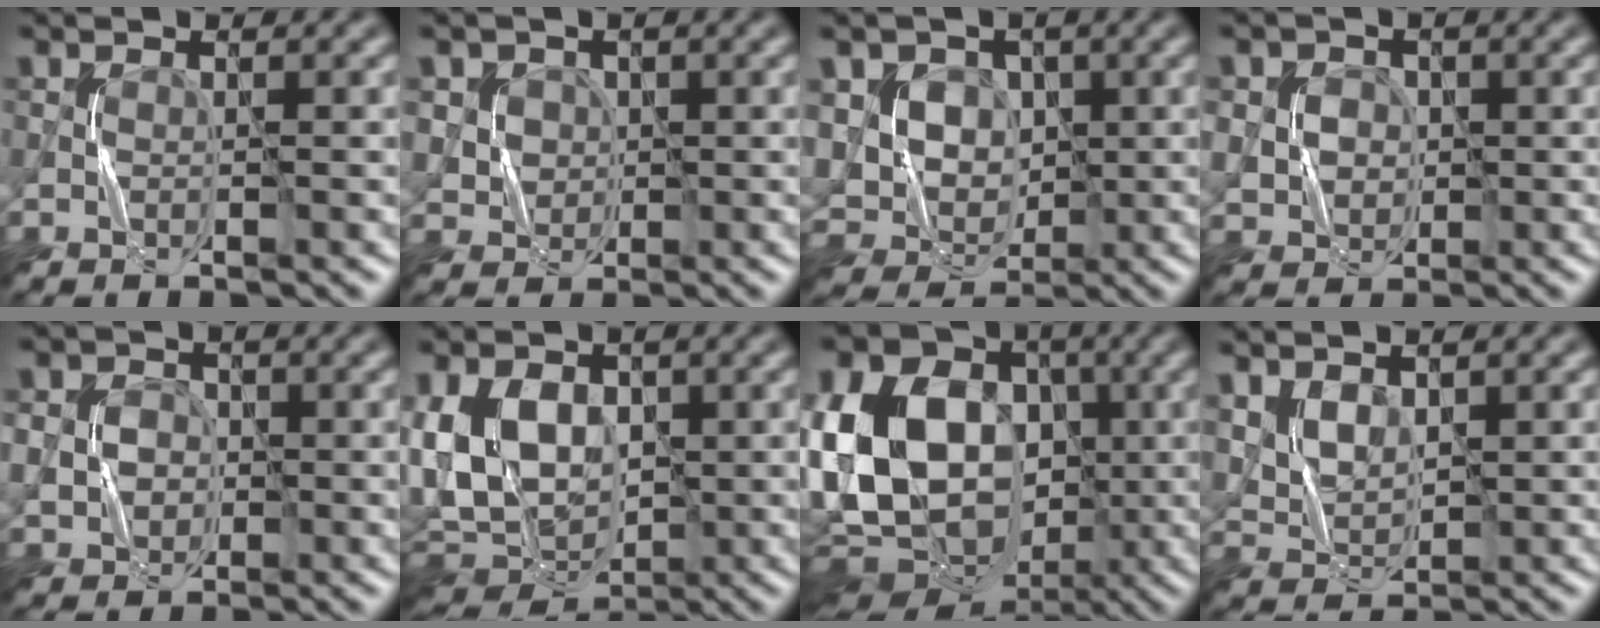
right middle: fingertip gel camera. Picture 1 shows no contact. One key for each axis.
{"total": 3.5, "fx": 1.1, "fy": 3.2, "fz": 0.9, "tx": -0.010, "ty": 0.015, "tz": 0.016}
{"total": 9.4, "fx": 1.2, "fy": 8.3, "fz": 4.1, "tx": -0.077, "ty": 0.023, "tz": -0.004}
{"total": 4.0, "fx": 0.5, "fy": 3.7, "fz": 1.6, "tx": -0.029, "ty": 0.011, "tz": -0.002}
{"total": 3.5, "fx": -0.1, "fy": 3.2, "fz": 1.5, "tx": -0.016, "ty": 0.001, "tz": -0.008}
{"total": 10.7, "fx": 0.6, "fy": 7.5, "fz": 7.6, "tx": -0.165, "ty": -0.008, "tz": 0.005}
{"total": 19.4, "fx": -0.7, "fy": 14.8, "fz": 12.5, "tx": -0.256, "ty": 0.015, "tz": -0.034}
{"total": 2.3, "fx": 1.4, "fy": 1.4, "fz": 1.0, "tx": -0.022, "ty": -0.005, "tz": 0.036}